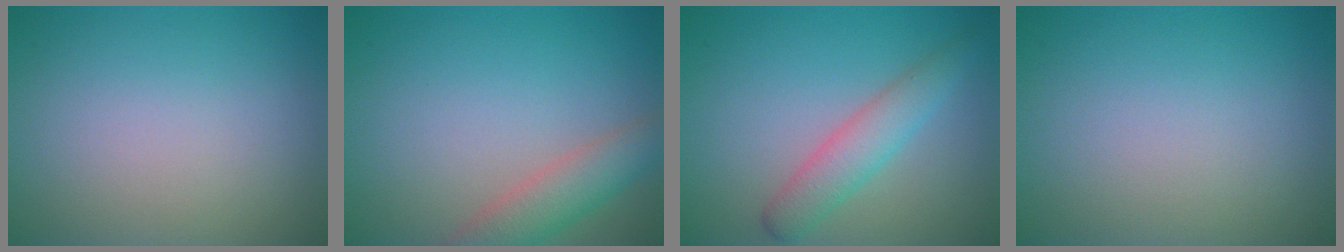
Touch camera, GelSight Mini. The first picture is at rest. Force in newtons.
{"total": 3.8, "press": 3.8, "slide": 0.3}
{"total": 3.2, "press": 3.2, "slide": 0.3}
{"total": 0.0}